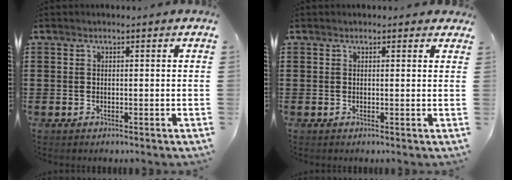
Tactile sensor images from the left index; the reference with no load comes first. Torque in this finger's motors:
{"motor_torque": [2.14, 0.00, 0.05, -0.01]}